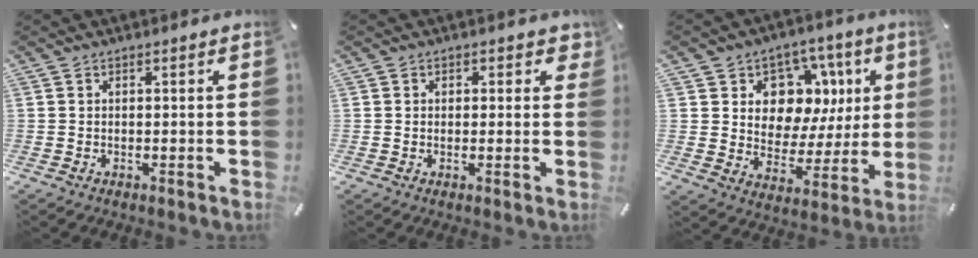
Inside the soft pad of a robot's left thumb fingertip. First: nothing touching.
{"total": 2.1, "force": [0.4, 1.8, 1.0], "torque": [0.004, -0.003, 0.000]}
{"total": 10.6, "force": [4.3, 8.8, 4.1], "torque": [-0.056, -0.048, 0.081]}